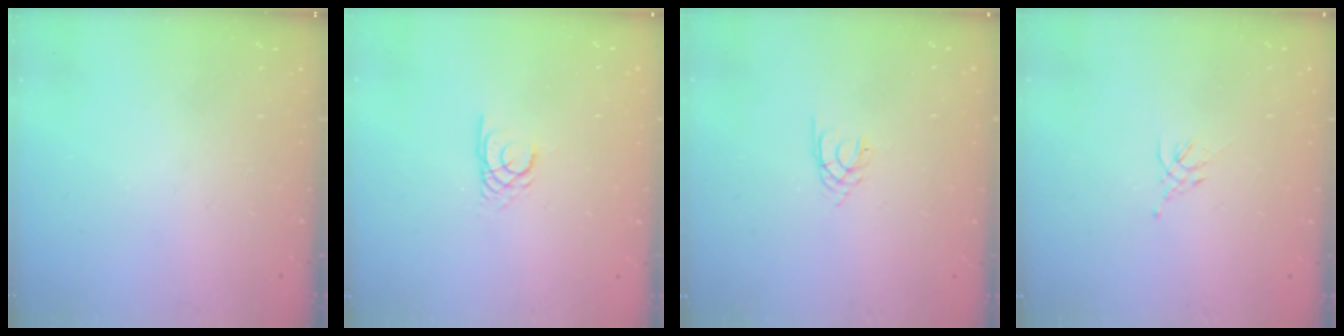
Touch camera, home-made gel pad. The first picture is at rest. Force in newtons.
{"total": 2.7, "press": 2.7, "slide": 0.1}
{"total": 1.6, "press": 1.6, "slide": 0.3}
{"total": 1.5, "press": 1.4, "slide": 0.6}